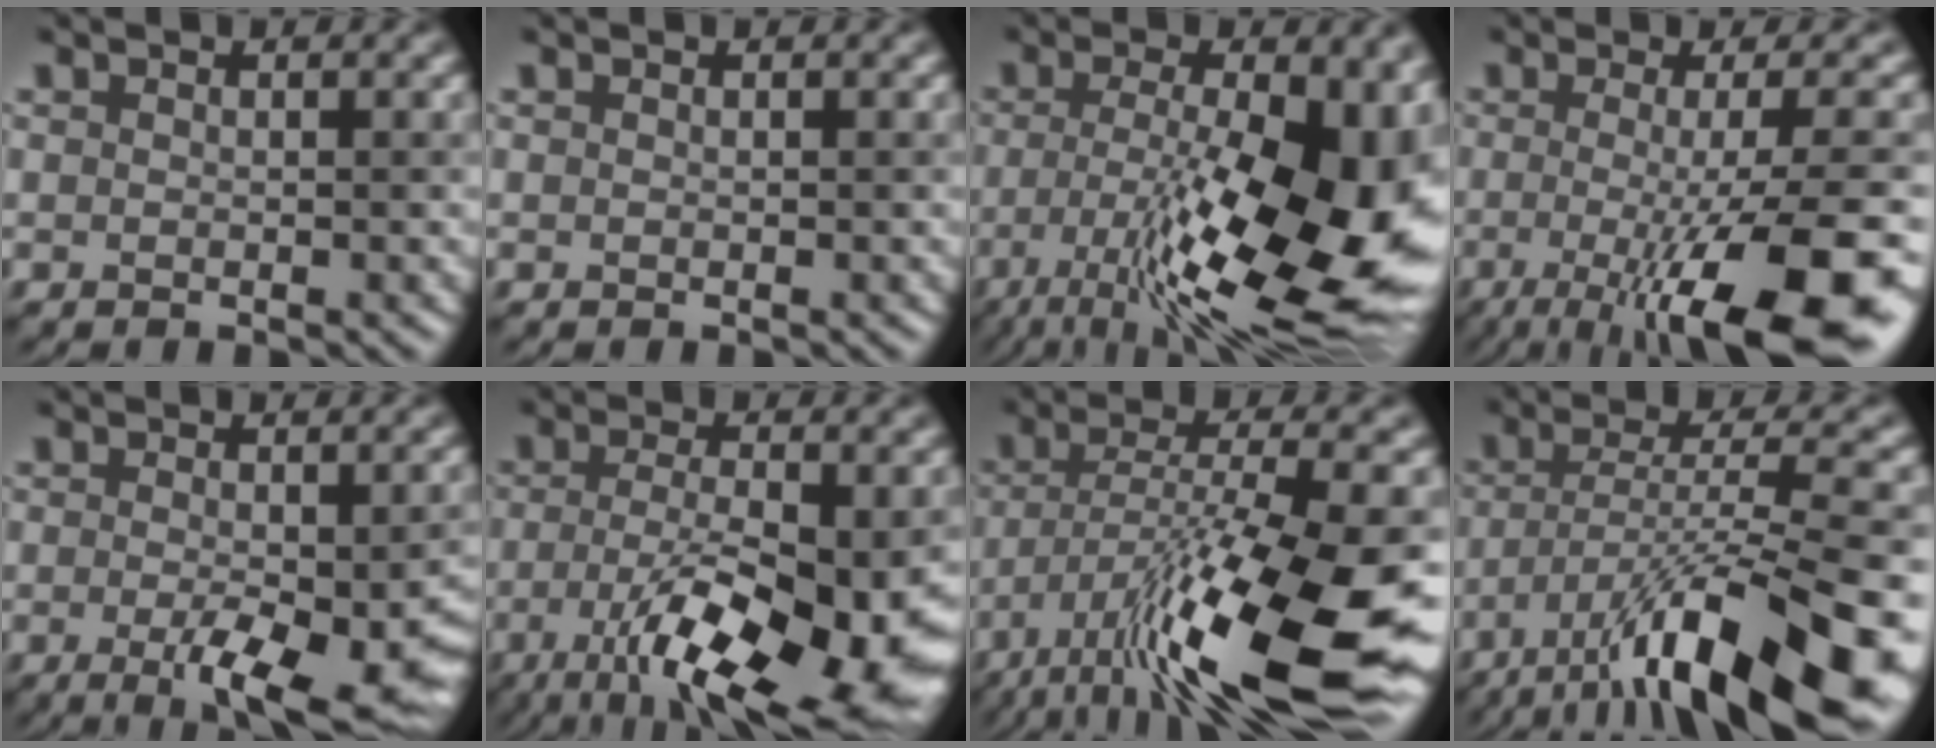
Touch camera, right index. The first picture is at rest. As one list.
[{"total": 0.0}, {"total": 16.2, "force": [-4.8, 6.1, 14.2], "torque": [-0.221, -0.029, -0.069]}, {"total": 12.6, "force": [-3.2, 3.0, 11.8], "torque": [-0.158, -0.022, -0.047]}, {"total": 9.2, "force": [-3.1, 2.8, 8.1], "torque": [-0.129, -0.016, -0.038]}, {"total": 13.4, "force": [-5.3, 4.4, 11.5], "torque": [-0.202, -0.028, -0.082]}, {"total": 16.6, "force": [-7.8, 4.3, 14.0], "torque": [-0.254, -0.018, -0.132]}, {"total": 14.8, "force": [-8.3, 3.7, 11.7], "torque": [-0.195, 0.001, -0.136]}]